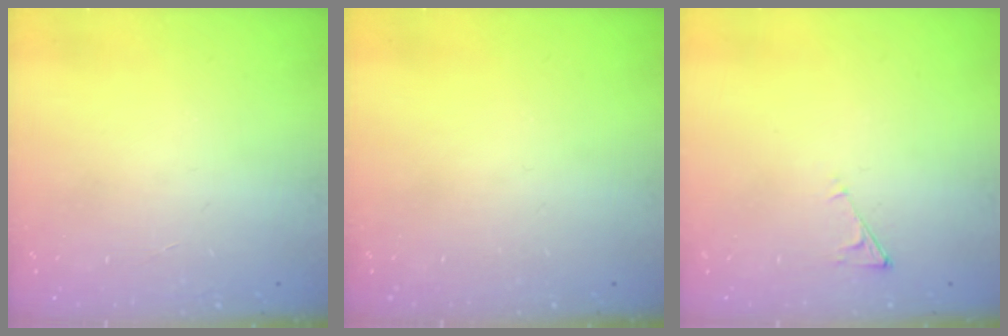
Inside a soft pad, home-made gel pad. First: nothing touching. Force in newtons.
{"total": 0.0}
{"total": 3.1, "press": 3.1, "slide": 0.4}